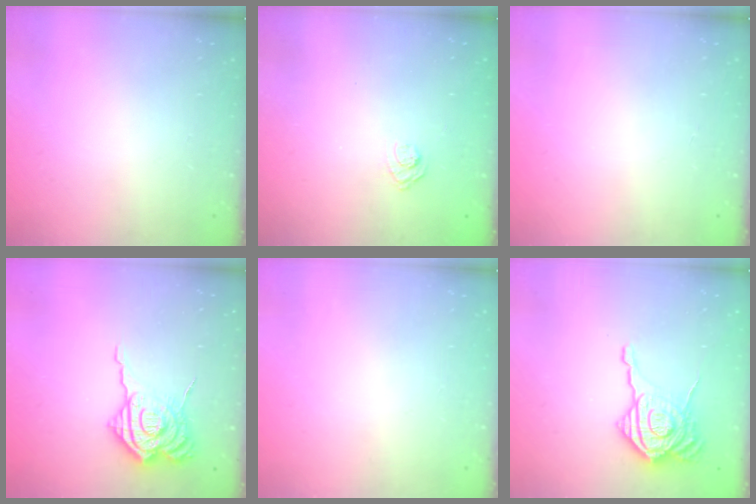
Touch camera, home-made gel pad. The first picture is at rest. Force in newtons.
{"total": 3.1, "press": 2.8, "slide": 1.3}
{"total": 0.0}
{"total": 16.1, "press": 16.0, "slide": 1.7}
{"total": 0.0}
{"total": 16.7, "press": 16.6, "slide": 1.2}